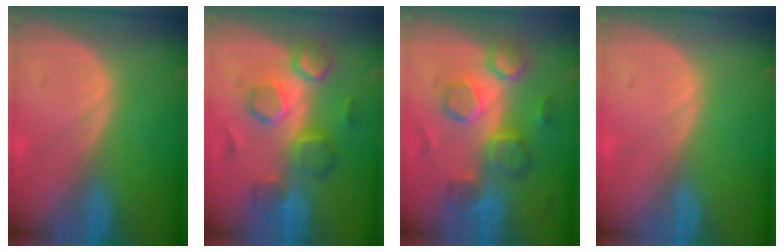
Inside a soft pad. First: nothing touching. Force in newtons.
{"total": 8.3, "press": 8.2, "slide": 1.4}
{"total": 9.6, "press": 8.8, "slide": 3.7}
{"total": 0.0}